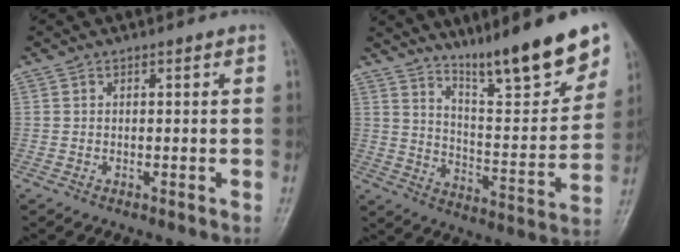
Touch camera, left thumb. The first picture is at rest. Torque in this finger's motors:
{"motor_torque": [0.73, 0.49, 1.27, -1.50, 0.12]}